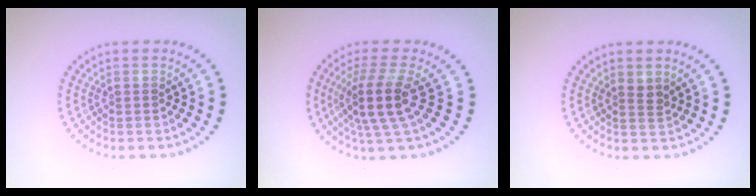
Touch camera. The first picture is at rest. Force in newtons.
{"total": 4.3, "press": 3.3, "slide": 2.7}
{"total": 1.0, "press": 0.8, "slide": 0.7}